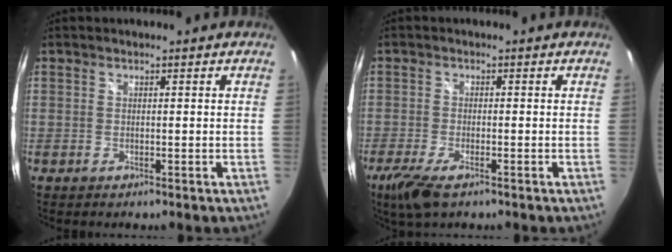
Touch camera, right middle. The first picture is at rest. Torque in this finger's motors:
{"motor_torque": [0.09, -0.09, 0.14, 0.06]}